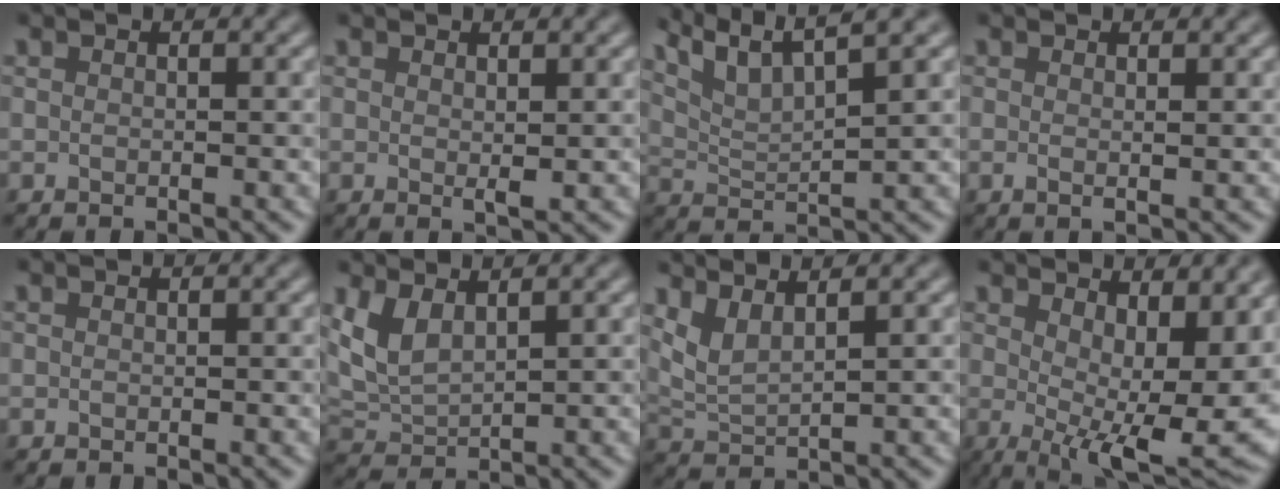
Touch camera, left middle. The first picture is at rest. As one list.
[{"total": 0.8, "force": [0.4, 0.0, 0.7], "torque": [-0.012, -0.003, 0.007]}, {"total": 6.6, "force": [5.2, 1.1, 3.9], "torque": [-0.072, 0.018, 0.082]}, {"total": 1.3, "force": [0.2, 0.3, 1.2], "torque": [-0.016, -0.001, 0.001]}, {"total": 0.0}, {"total": 3.4, "force": [1.6, 1.5, 2.5], "torque": [-0.064, 0.001, 0.036]}, {"total": 2.7, "force": [2.0, 0.5, 1.8], "torque": [-0.042, -0.001, 0.048]}, {"total": 12.2, "force": [2.0, 4.9, 11.0], "torque": [-0.128, -0.015, 0.056]}]